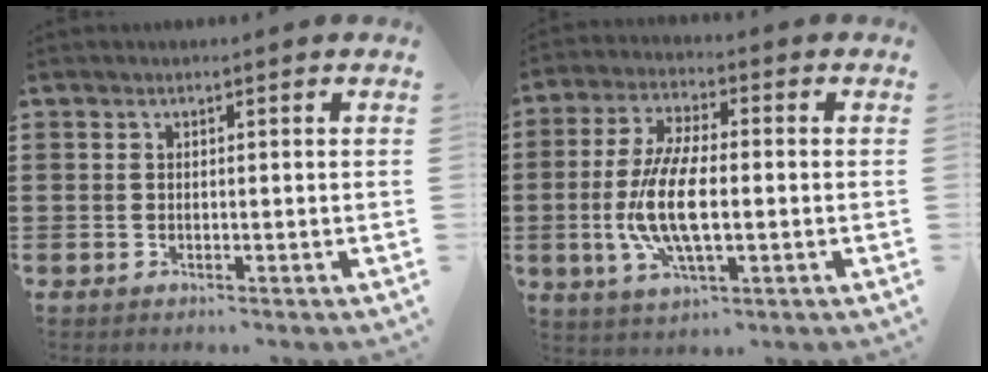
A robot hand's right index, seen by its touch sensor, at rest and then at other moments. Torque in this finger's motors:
{"motor_torque": [2.14, 0.00, 1.05, 0.21]}